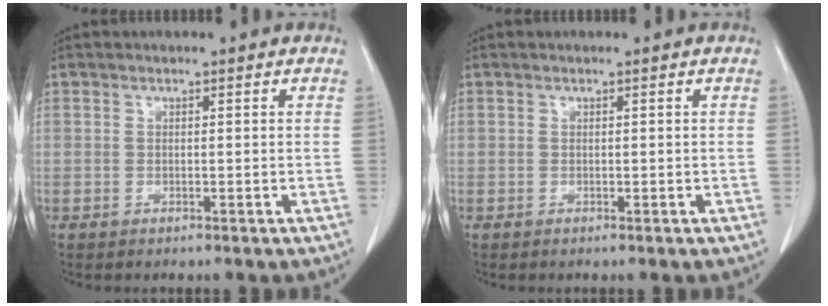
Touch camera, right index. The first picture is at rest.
{"total": 0.0}